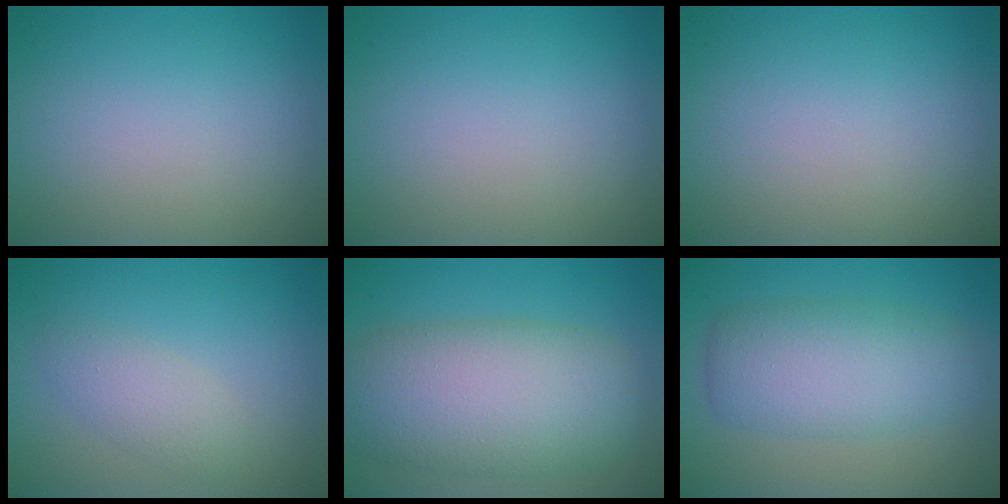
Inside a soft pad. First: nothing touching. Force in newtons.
{"total": 0.0}
{"total": 0.0}
{"total": 2.3, "press": 2.3, "slide": 0.1}
{"total": 10.0, "press": 9.9, "slide": 0.4}
{"total": 5.8, "press": 5.8, "slide": 0.2}